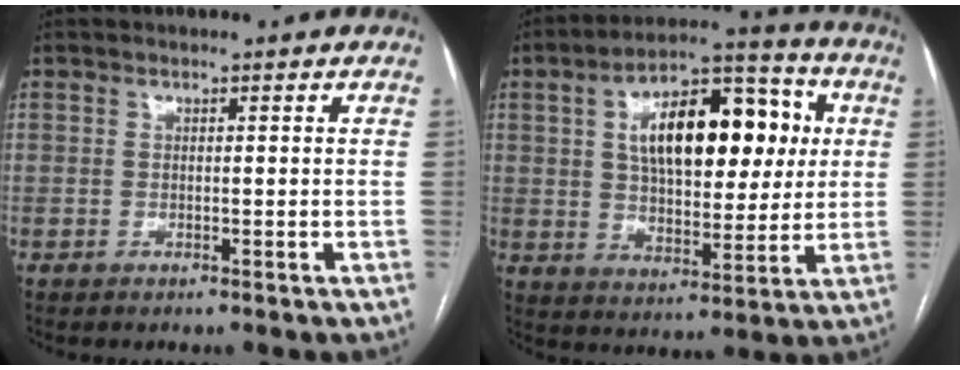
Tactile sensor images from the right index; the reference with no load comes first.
{"total": 18.0, "force": [4.4, 8.2, 15.4], "torque": [-0.245, 0.037, 0.067]}